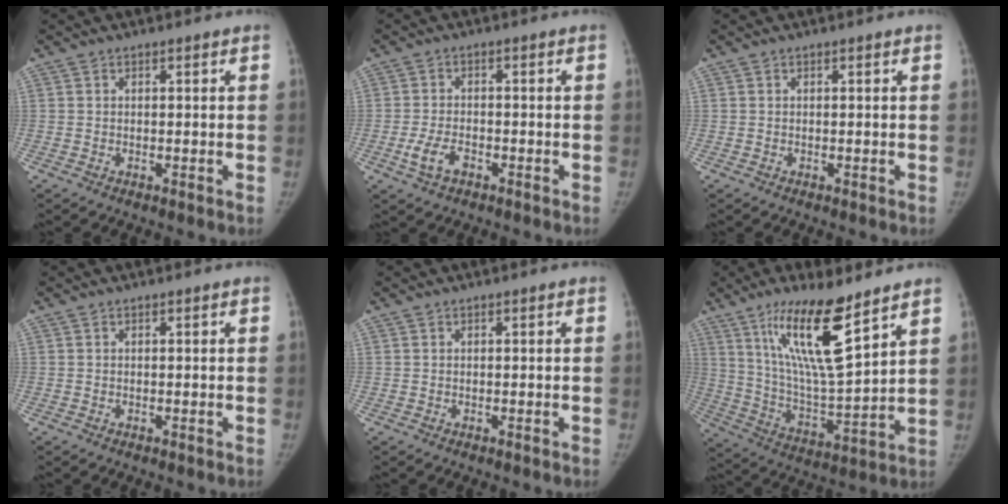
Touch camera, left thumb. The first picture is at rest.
{"total": 4.5, "force": [-2.1, 2.4, 3.1], "torque": [-0.068, 0.009, -0.039]}
{"total": 0.0}
{"total": 0.0}
{"total": 0.0}
{"total": 17.8, "force": [10.8, 3.7, 13.7], "torque": [-0.233, -0.065, 0.206]}